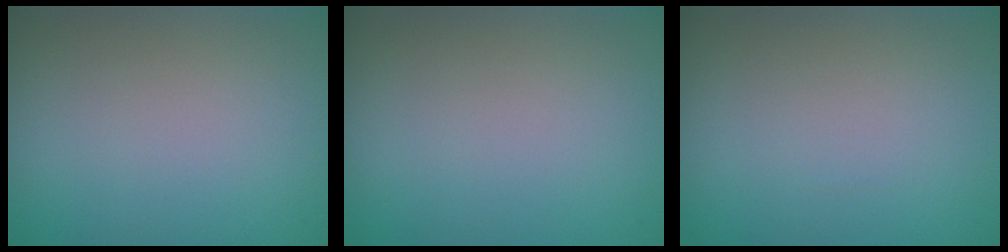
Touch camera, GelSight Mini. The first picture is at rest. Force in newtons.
{"total": 0.0}
{"total": 0.0}